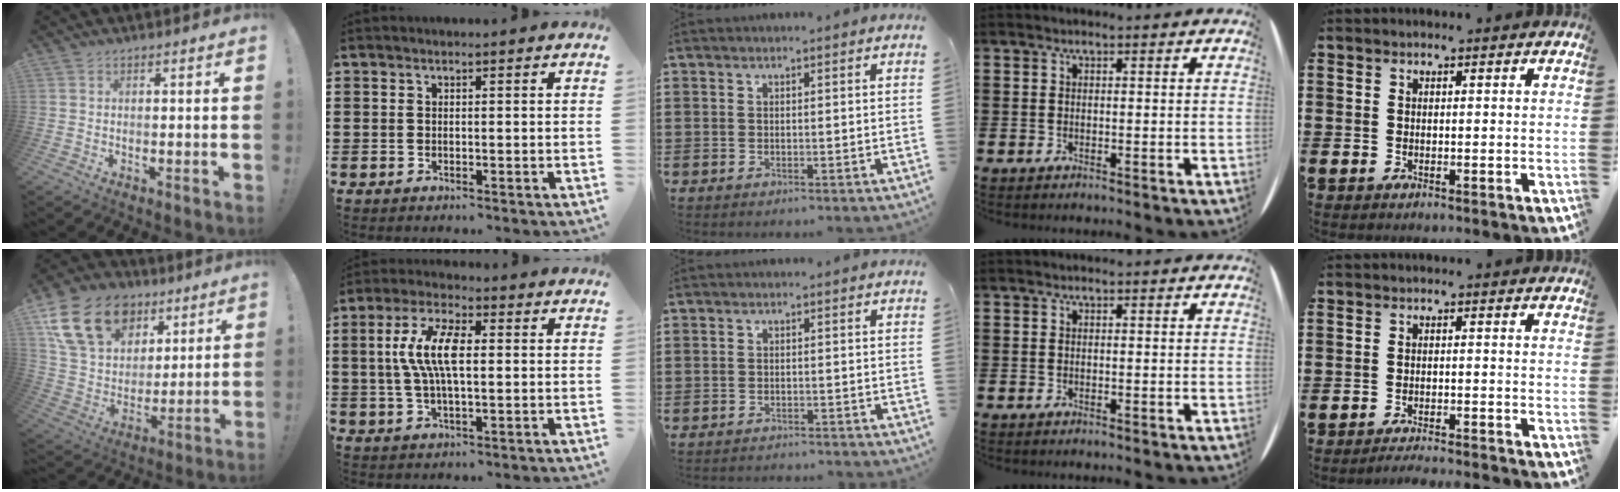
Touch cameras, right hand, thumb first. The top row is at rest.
{"thumb": {"total": 20.9, "force": [10.5, 14.9, 10.2], "torque": [-0.177, -0.038, 0.216]}, "index": {"total": 8.3, "force": [0.6, 2.9, 7.7], "torque": [-0.173, 0.001, 0.001]}, "middle": {"total": 1.6, "force": [-1.6, 0.2, -0.3], "torque": [0.001, 0.005, -0.037]}, "little": {"total": 1.8, "force": [-1.8, -0.2, 0.2], "torque": [-0.005, 0.004, -0.035]}}